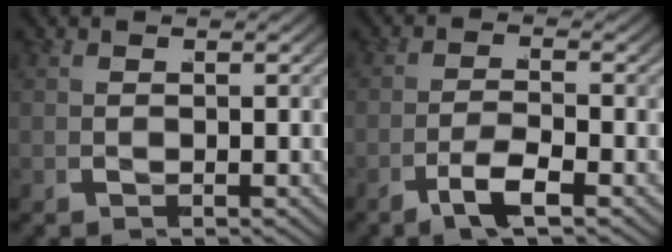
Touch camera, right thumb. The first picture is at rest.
{"total": 2.6, "force": [-2.2, 0.5, 1.3], "torque": [-0.028, -0.005, -0.047]}